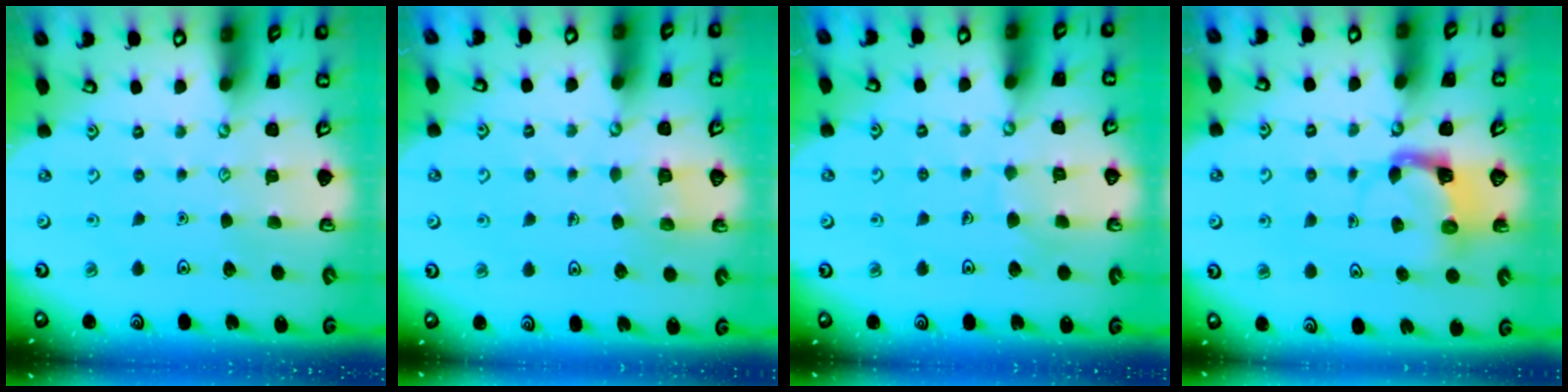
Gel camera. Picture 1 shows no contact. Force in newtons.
{"total": 2.7, "press": 2.7, "slide": 0.1}
{"total": 4.9, "press": 4.8, "slide": 0.3}
{"total": 3.9, "press": 3.9, "slide": 0.6}